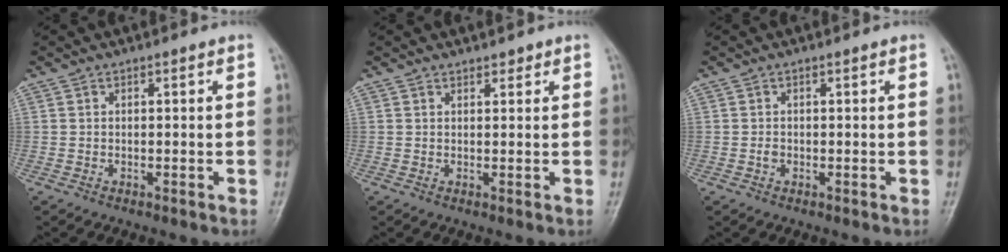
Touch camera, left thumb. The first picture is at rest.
{"total": 1.4, "force": [1.1, 0.7, 0.4], "torque": [0.002, -0.007, 0.013]}
{"total": 0.8, "force": [-0.2, 0.6, 0.5], "torque": [-0.005, 0.001, -0.004]}